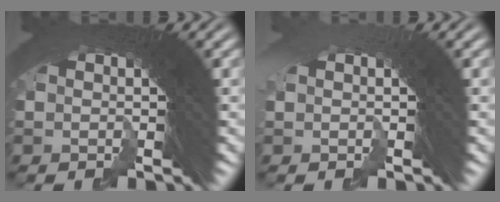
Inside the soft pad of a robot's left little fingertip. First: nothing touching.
{"total": 4.4, "force": [-0.4, -3.0, -3.2], "torque": [0.044, -0.002, -0.001]}